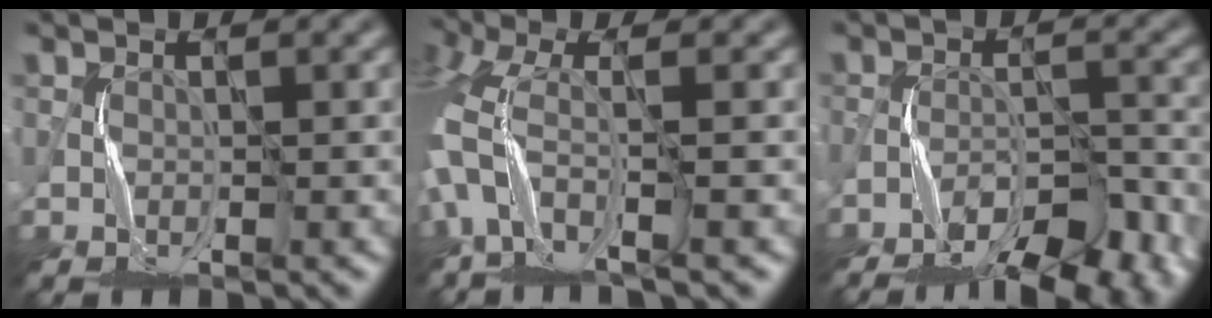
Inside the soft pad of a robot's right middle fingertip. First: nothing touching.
{"total": 6.3, "force": [-1.7, 2.7, 5.4], "torque": [-0.132, -0.009, -0.047]}
{"total": 11.5, "force": [-9.1, 3.8, 5.8], "torque": [-0.077, -0.016, -0.129]}